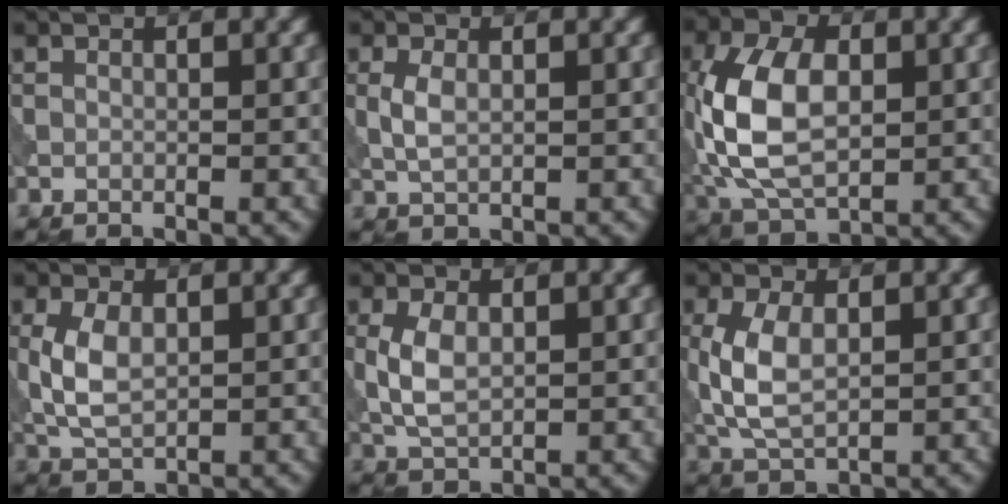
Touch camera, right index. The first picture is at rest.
{"total": 2.1, "force": [0.2, 1.1, 1.8], "torque": [-0.045, 0.000, 0.007]}
{"total": 9.7, "force": [0.2, 5.9, 7.7], "torque": [-0.178, 0.009, 0.000]}
{"total": 4.1, "force": [0.3, 2.3, 3.4], "torque": [-0.078, 0.003, 0.009]}
{"total": 3.7, "force": [0.2, 2.1, 3.0], "torque": [-0.070, 0.002, 0.009]}
{"total": 5.1, "force": [0.2, 2.8, 4.3], "torque": [-0.105, 0.001, 0.008]}